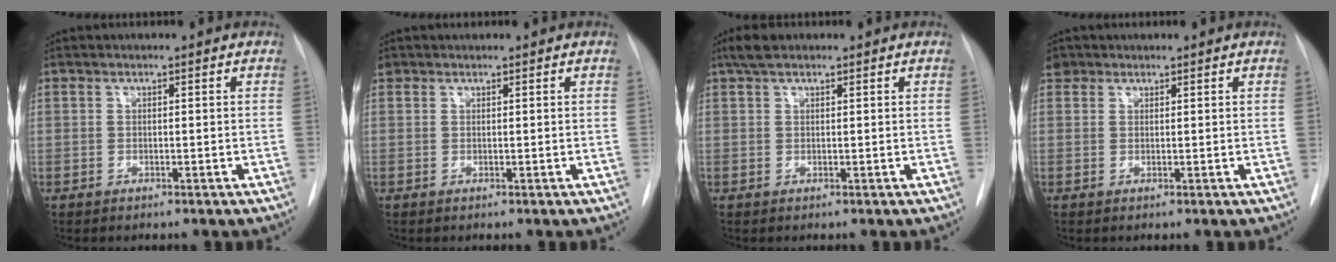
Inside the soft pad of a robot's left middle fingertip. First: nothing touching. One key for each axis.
{"total": 1.0, "fx": 0.8, "fy": 0.6, "fz": -0.1, "tx": 0.003, "ty": 0.016, "tz": 0.013}
{"total": 2.6, "fx": 1.9, "fy": 1.1, "fz": 1.5, "tx": -0.030, "ty": 0.015, "tz": 0.036}
{"total": 1.9, "fx": 1.3, "fy": 1.4, "fz": 0.0, "tx": 0.004, "ty": 0.015, "tz": 0.019}